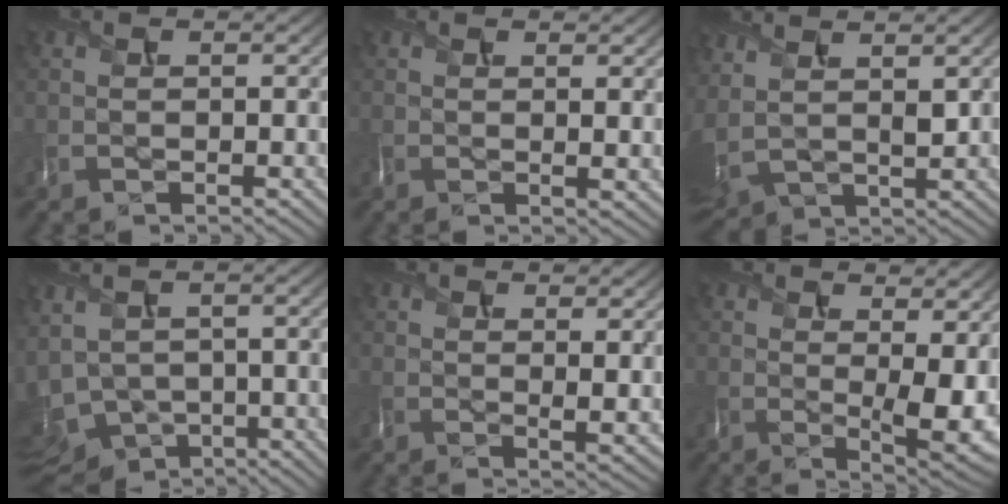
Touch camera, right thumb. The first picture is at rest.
{"total": 2.5, "force": [0.7, 0.6, 2.3], "torque": [-0.041, 0.000, 0.013]}
{"total": 5.8, "force": [3.5, 2.7, 3.7], "torque": [-0.128, 0.009, 0.079]}
{"total": 7.7, "force": [-1.4, 5.3, 5.3], "torque": [-0.145, -0.024, -0.010]}
{"total": 4.2, "force": [1.1, 1.1, 3.8], "torque": [-0.061, -0.006, 0.024]}
{"total": 9.4, "force": [0.8, 3.4, 8.7], "torque": [-0.128, -0.010, 0.030]}